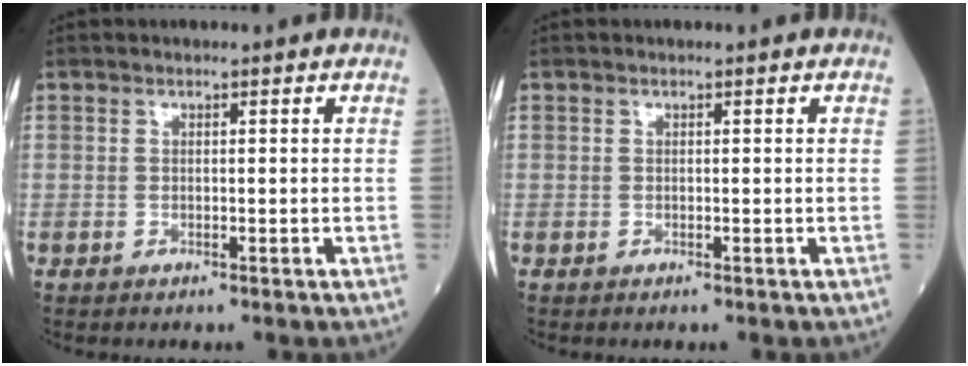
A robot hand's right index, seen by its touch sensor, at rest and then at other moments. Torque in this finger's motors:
{"motor_torque": [0.03, -0.02, 0.00, -0.01]}